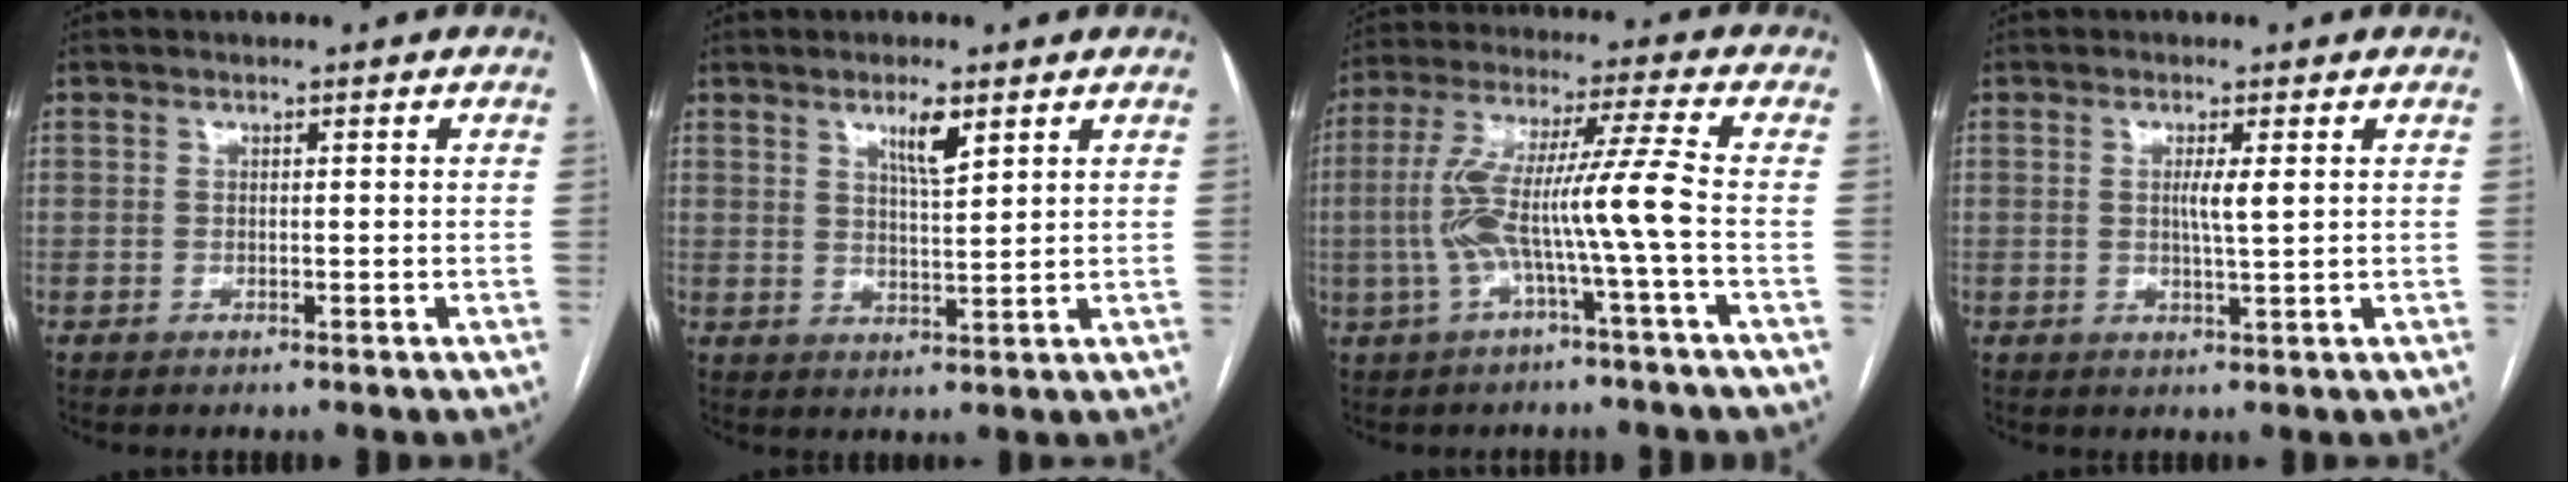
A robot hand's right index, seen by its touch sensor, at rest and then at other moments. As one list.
[{"total": 4.4, "force": [2.6, 0.6, 3.5], "torque": [-0.062, -0.005, 0.046]}, {"total": 10.5, "force": [-2.3, -1.0, 10.2], "torque": [-0.212, 0.026, -0.044]}, {"total": 2.8, "force": [0.6, -0.1, 2.7], "torque": [-0.053, -0.004, 0.010]}]